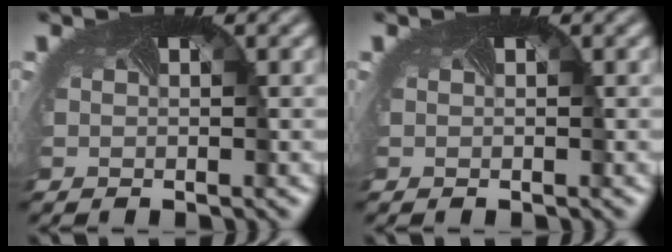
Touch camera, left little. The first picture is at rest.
{"total": 0.0}